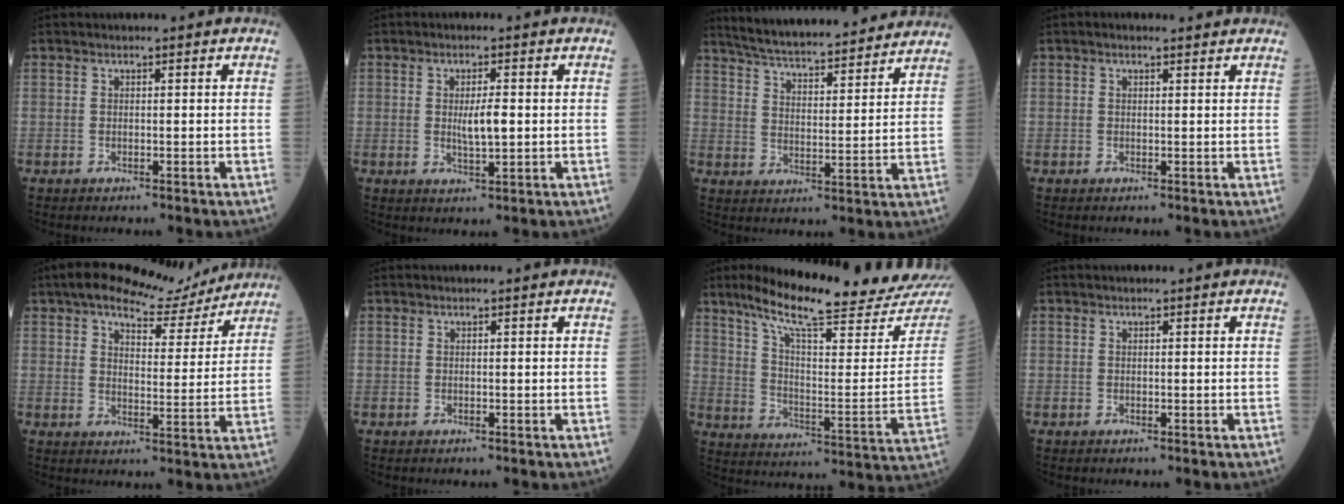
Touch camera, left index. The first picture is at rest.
{"total": 3.8, "force": [0.0, 0.7, 3.7], "torque": [-0.067, -0.005, 0.002]}
{"total": 20.9, "force": [18.9, 2.7, 8.4], "torque": [-0.132, 0.015, 0.269]}
{"total": 1.2, "force": [0.9, 0.4, 0.7], "torque": [-0.017, 0.010, 0.011]}
{"total": 10.6, "force": [9.3, 3.1, 4.1], "torque": [-0.059, 0.011, 0.126]}
{"total": 0.0}
{"total": 23.6, "force": [20.5, 0.8, 11.7], "torque": [-0.184, -0.069, 0.282]}
{"total": 0.0}